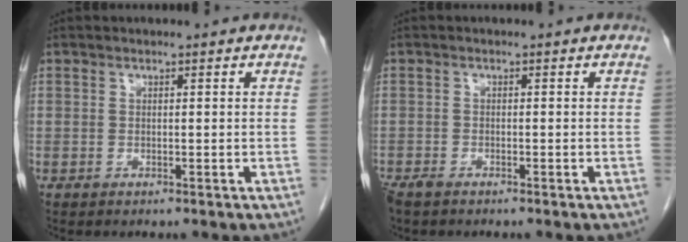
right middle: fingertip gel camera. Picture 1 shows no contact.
{"total": 2.4, "force": [-2.0, 0.8, 1.2], "torque": [-0.024, -0.007, -0.029]}